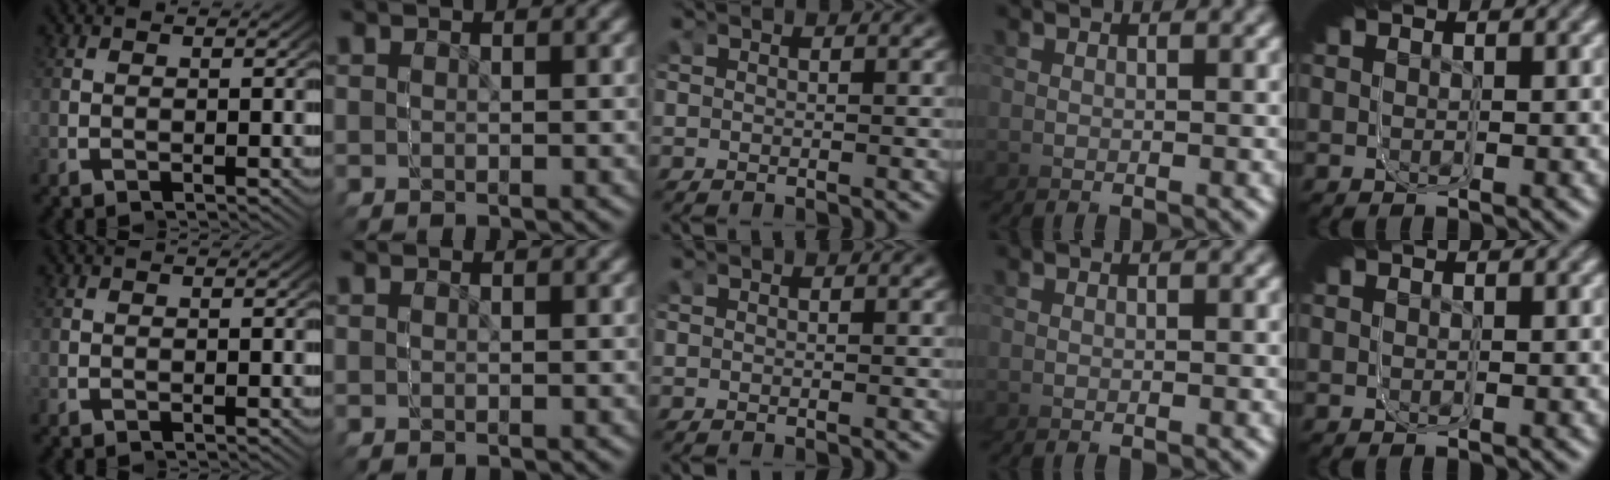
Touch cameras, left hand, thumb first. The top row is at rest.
{}